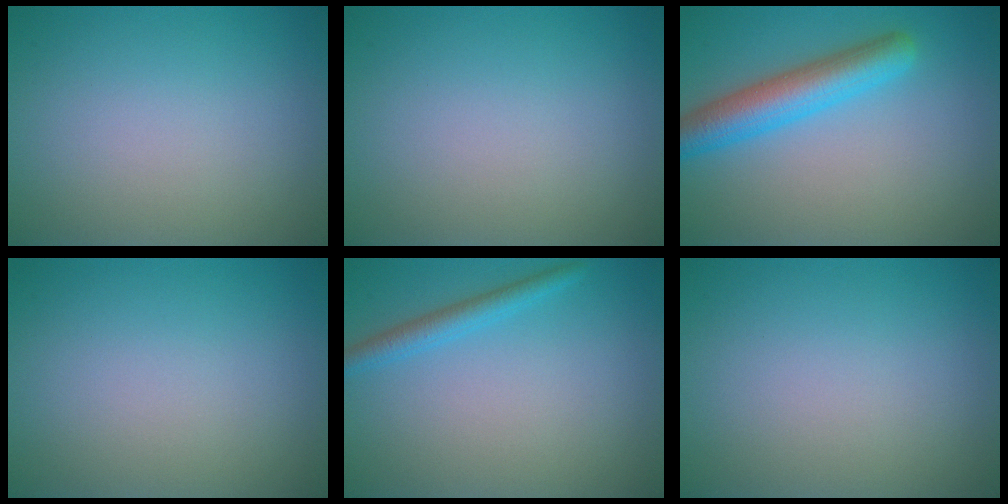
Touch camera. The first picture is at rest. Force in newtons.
{"total": 0.0}
{"total": 5.1, "press": 5.1, "slide": 0.1}
{"total": 0.0}
{"total": 2.1, "press": 2.0, "slide": 0.2}
{"total": 0.0}